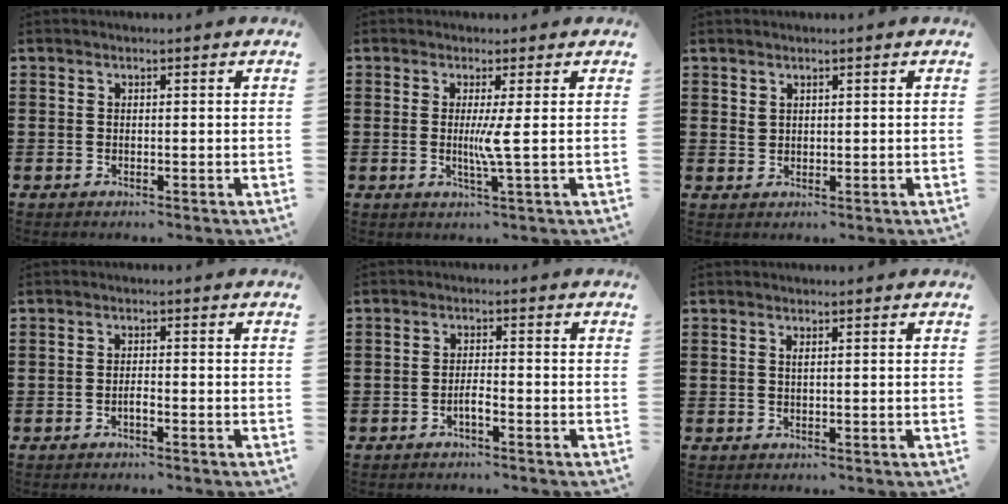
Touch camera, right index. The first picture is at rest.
{"total": 3.7, "force": [-0.1, -0.7, 3.7], "torque": [-0.066, -0.012, -0.005]}
{"total": 1.2, "force": [0.8, 0.8, 0.4], "torque": [-0.011, 0.003, 0.015]}
{"total": 1.3, "force": [-0.8, 0.2, 1.0], "torque": [-0.019, -0.003, -0.014]}
{"total": 2.0, "force": [-1.3, 0.2, 1.5], "torque": [-0.028, 0.002, -0.024]}
{"total": 0.6, "force": [0.2, 0.0, 0.5], "torque": [-0.011, -0.002, 0.004]}